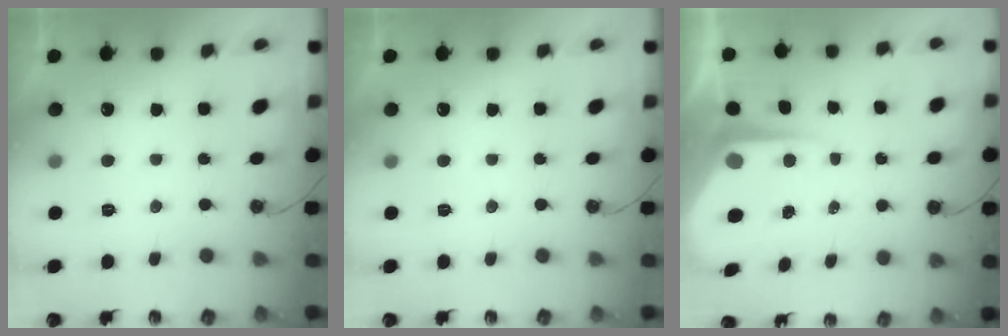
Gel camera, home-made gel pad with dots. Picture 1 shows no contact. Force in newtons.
{"total": 0.0}
{"total": 8.6, "press": 8.5, "slide": 0.9}